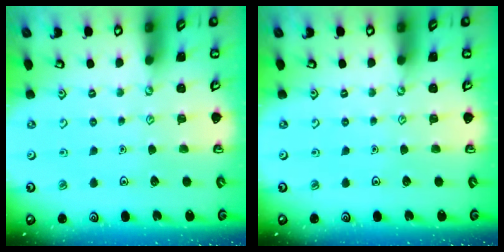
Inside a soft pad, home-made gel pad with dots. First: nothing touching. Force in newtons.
{"total": 0.0}